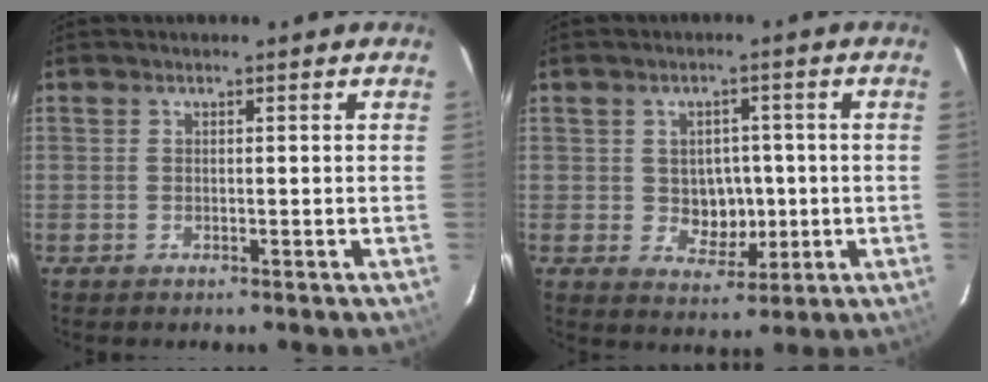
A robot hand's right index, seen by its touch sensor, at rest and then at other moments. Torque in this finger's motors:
{"motor_torque": [0.03, -0.09, 0.23, 0.01]}